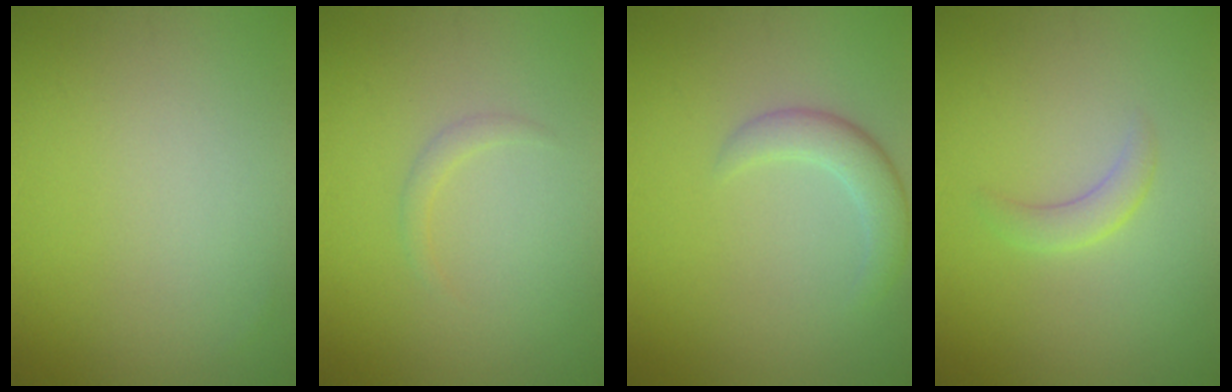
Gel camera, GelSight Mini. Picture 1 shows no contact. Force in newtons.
{"total": 0.9, "press": 0.9, "slide": 0.1}
{"total": 2.9, "press": 2.9, "slide": 0.2}
{"total": 1.7, "press": 1.7, "slide": 0.1}